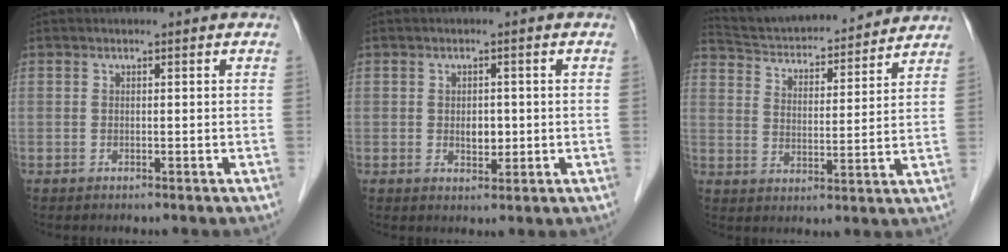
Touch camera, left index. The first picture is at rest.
{"total": 2.5, "force": [-0.3, 1.6, 1.9], "torque": [-0.031, -0.004, 0.000]}
{"total": 17.5, "force": [16.5, 2.7, 5.2], "torque": [-0.085, 0.016, 0.249]}